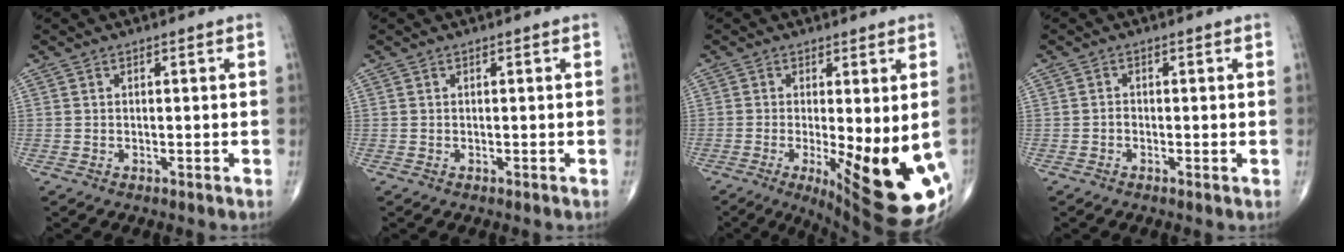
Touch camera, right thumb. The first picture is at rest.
{"total": 0.0}
{"total": 18.4, "force": [-5.0, 5.4, 16.8], "torque": [-0.191, -0.030, -0.053]}
{"total": 1.3, "force": [-0.4, 0.7, 1.0], "torque": [-0.014, 0.000, -0.012]}